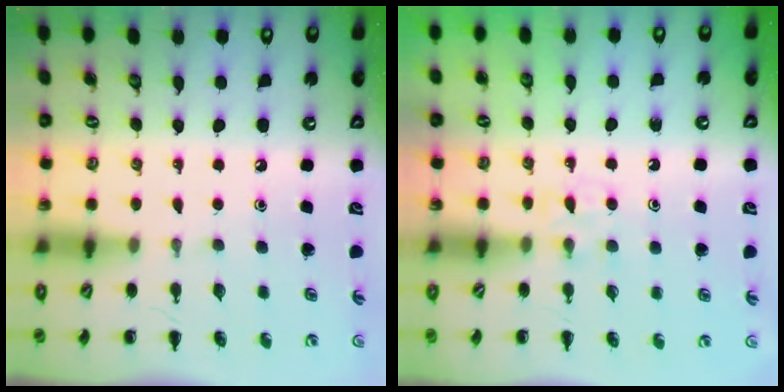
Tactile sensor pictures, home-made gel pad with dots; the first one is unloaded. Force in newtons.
{"total": 3.8, "press": 3.5, "slide": 1.4}